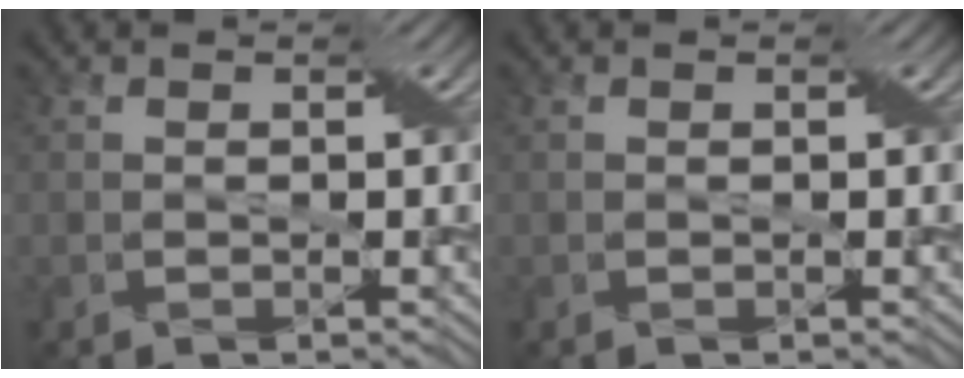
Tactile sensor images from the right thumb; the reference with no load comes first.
{"total": 0.0}